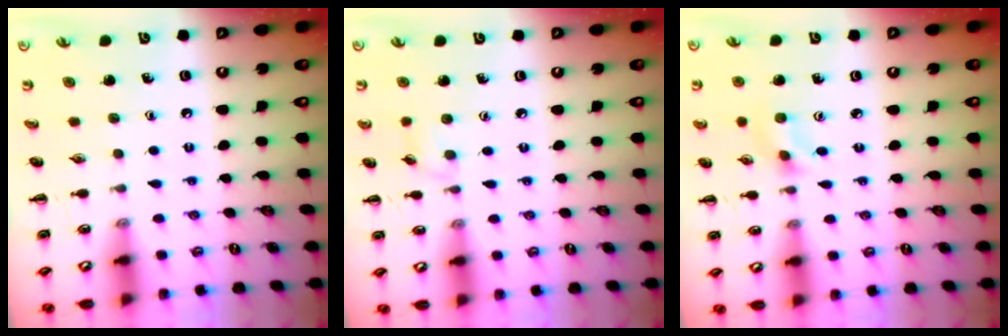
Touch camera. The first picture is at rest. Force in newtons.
{"total": 3.7, "press": 3.4, "slide": 1.4}
{"total": 1.6, "press": 1.5, "slide": 0.5}